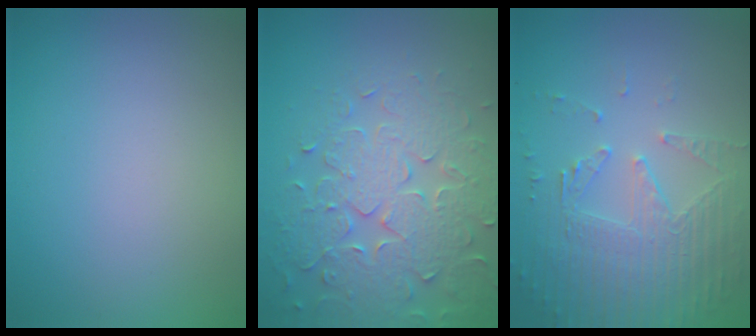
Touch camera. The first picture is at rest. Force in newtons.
{"total": 6.7, "press": 5.6, "slide": 3.7}
{"total": 5.7, "press": 3.7, "slide": 4.3}